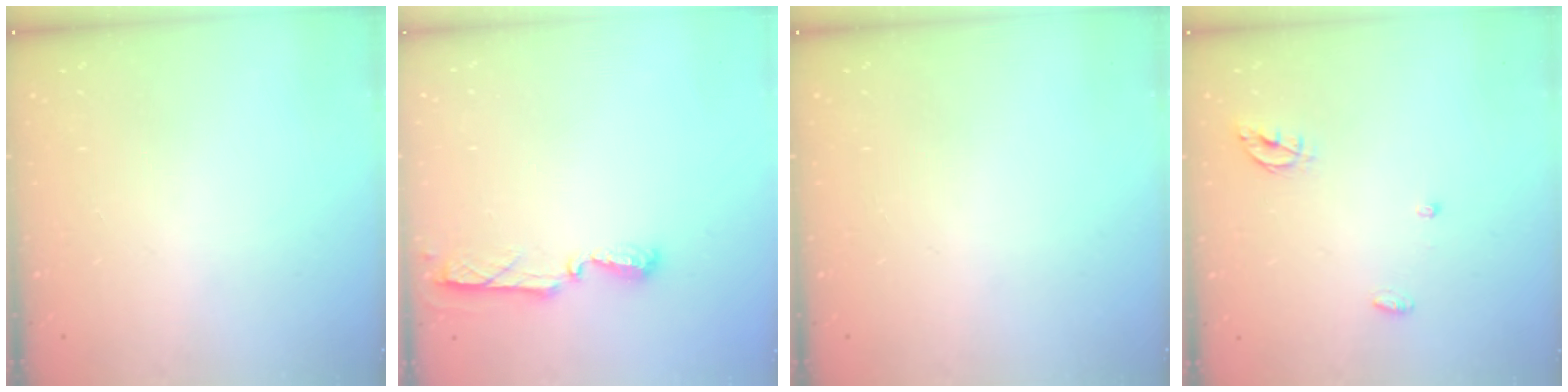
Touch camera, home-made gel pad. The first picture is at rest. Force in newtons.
{"total": 5.6, "press": 5.5, "slide": 0.6}
{"total": 0.0}
{"total": 5.1, "press": 5.1, "slide": 0.6}